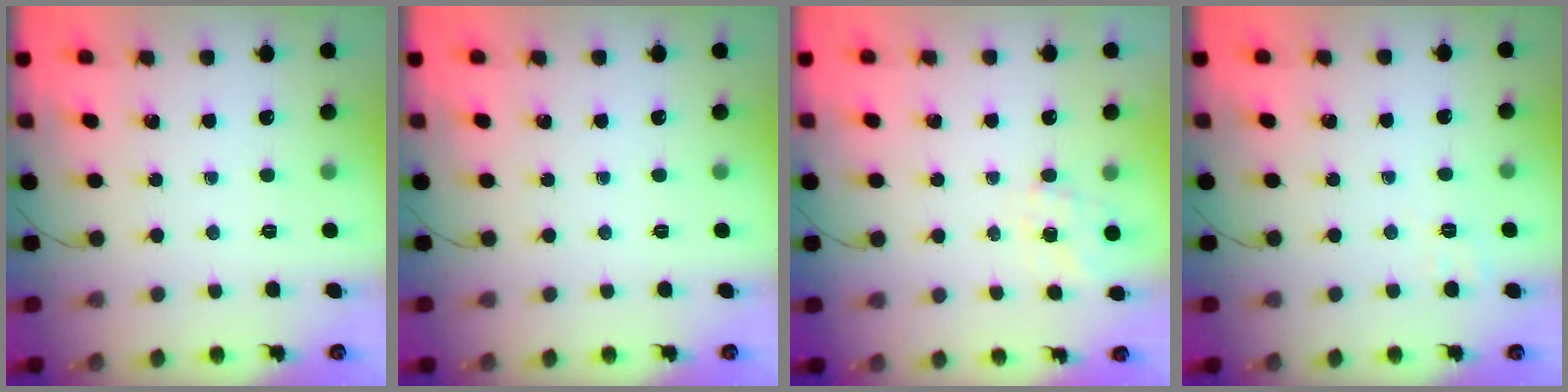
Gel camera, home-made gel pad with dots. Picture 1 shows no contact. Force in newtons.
{"total": 0.0}
{"total": 2.2, "press": 1.9, "slide": 1.2}
{"total": 2.9, "press": 2.3, "slide": 1.9}